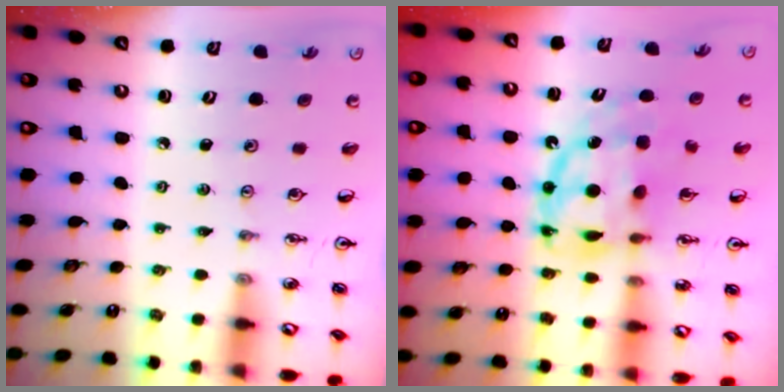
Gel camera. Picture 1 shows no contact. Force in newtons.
{"total": 12.4, "press": 12.3, "slide": 1.5}